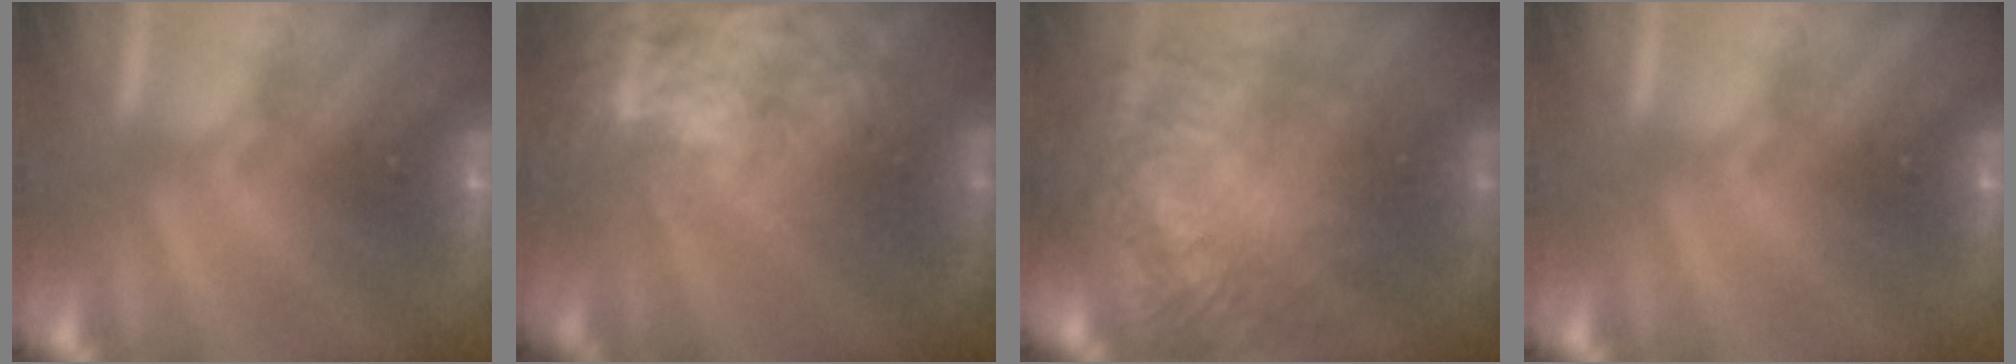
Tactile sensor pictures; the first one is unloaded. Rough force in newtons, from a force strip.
{"total": 10.5}
{"total": 7.7}
{"total": 0.0}